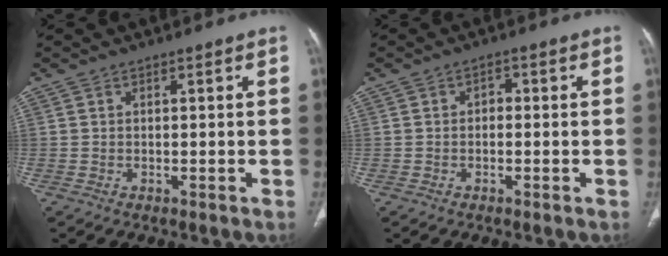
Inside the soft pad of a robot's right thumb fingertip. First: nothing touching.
{"total": 1.5, "force": [-0.4, 1.1, 0.9], "torque": [-0.005, 0.006, -0.011]}